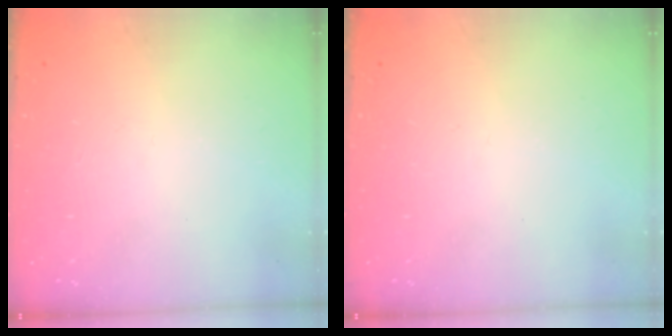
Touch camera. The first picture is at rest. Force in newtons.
{"total": 0.0}